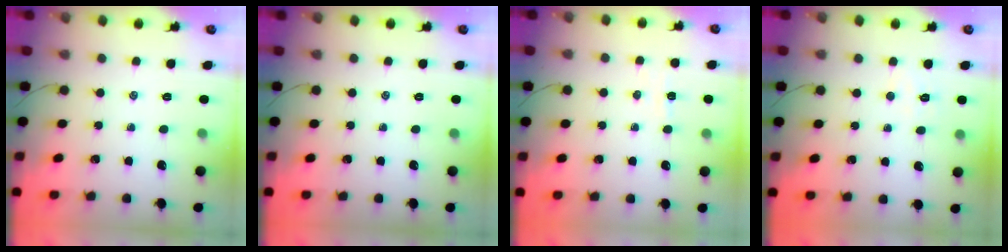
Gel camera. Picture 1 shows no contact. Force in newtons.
{"total": 0.0}
{"total": 2.8, "press": 2.7, "slide": 0.7}
{"total": 4.3, "press": 4.2, "slide": 0.9}